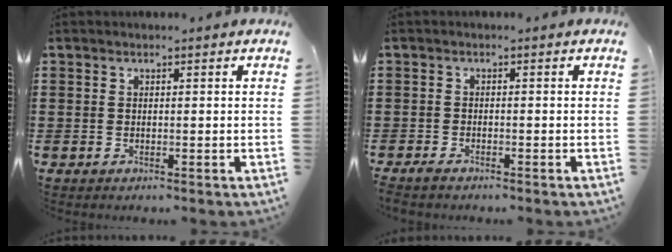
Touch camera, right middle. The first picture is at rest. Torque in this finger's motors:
{"motor_torque": [0.20, 0.12, 0.05, 0.03]}